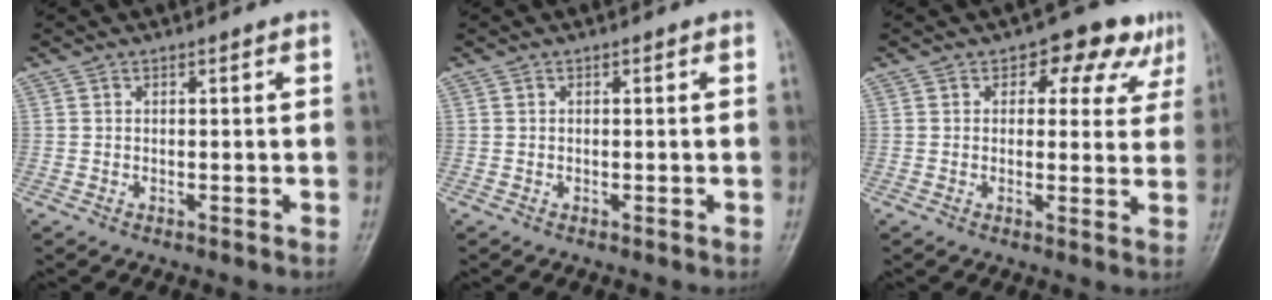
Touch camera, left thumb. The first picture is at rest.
{"total": 0.0}
{"total": 8.2, "force": [4.1, 5.1, 4.9], "torque": [-0.009, -0.007, 0.042]}